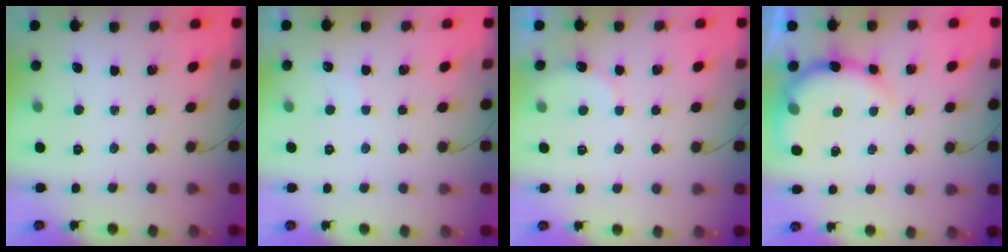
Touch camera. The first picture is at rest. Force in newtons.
{"total": 5.2, "press": 5.1, "slide": 0.8}
{"total": 7.1, "press": 7.1, "slide": 0.9}
{"total": 9.7, "press": 9.7, "slide": 0.9}